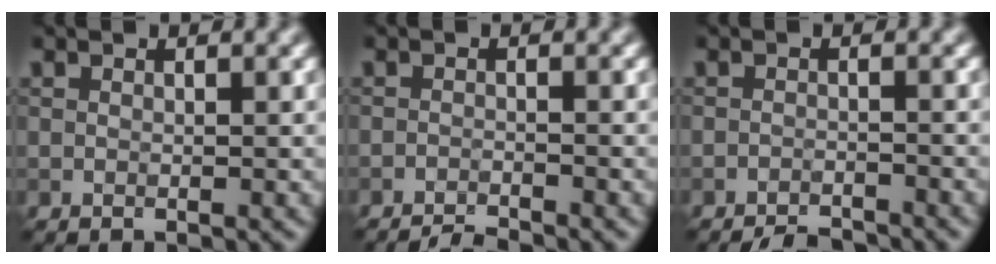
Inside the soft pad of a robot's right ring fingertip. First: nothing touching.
{"total": 2.5, "force": [-2.3, 0.3, 0.9], "torque": [-0.008, 0.000, -0.044]}
{"total": 2.9, "force": [-2.8, 0.4, 0.7], "torque": [-0.005, -0.001, -0.049]}